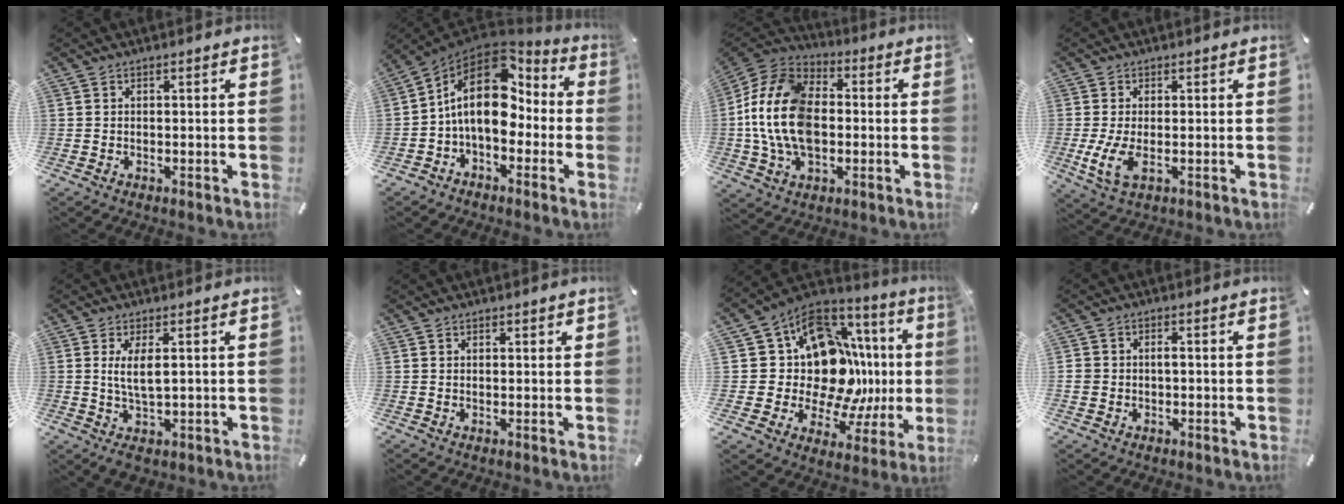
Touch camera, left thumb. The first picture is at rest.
{"total": 16.8, "force": [1.8, 11.0, 12.5], "torque": [-0.228, -0.006, 0.027]}
{"total": 16.7, "force": [-1.5, 11.8, 11.7], "torque": [-0.271, 0.014, -0.028]}
{"total": 6.1, "force": [-0.4, 2.8, 5.4], "torque": [-0.116, -0.014, -0.009]}
{"total": 5.9, "force": [0.6, 2.5, 5.4], "torque": [-0.101, -0.001, 0.008]}
{"total": 0.9, "force": [0.6, 0.6, 0.2], "torque": [0.004, 0.000, 0.010]}
{"total": 18.7, "force": [2.4, 13.6, 12.6], "torque": [-0.213, -0.064, 0.059]}
{"total": 2.7, "force": [-0.2, 2.1, 1.6], "torque": [-0.030, 0.007, -0.004]}